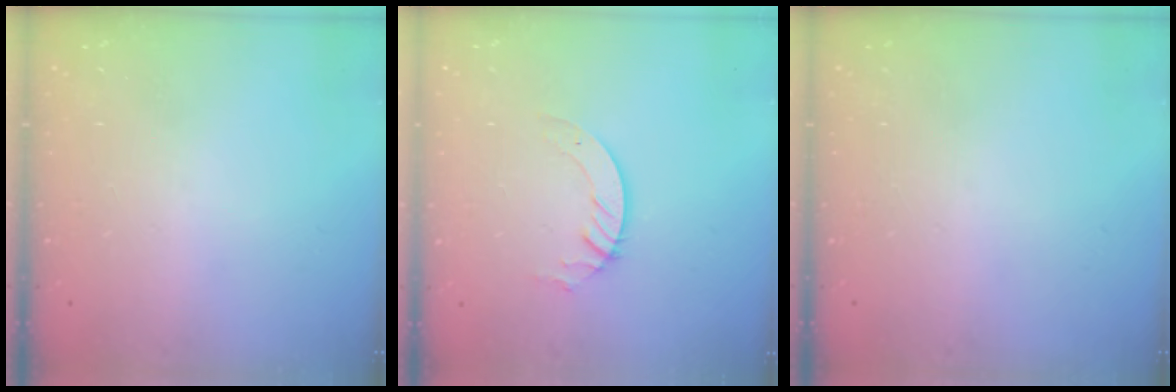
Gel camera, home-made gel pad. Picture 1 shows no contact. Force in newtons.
{"total": 3.4, "press": 3.4, "slide": 0.3}
{"total": 0.0}